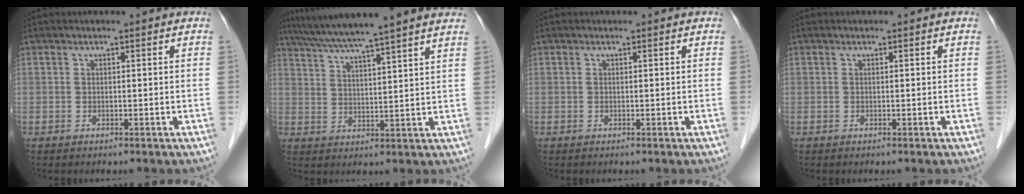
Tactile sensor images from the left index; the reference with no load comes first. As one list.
[{"total": 14.5, "force": [12.3, -0.9, 7.6], "torque": [-0.131, 0.027, 0.172]}, {"total": 0.0}, {"total": 0.0}]